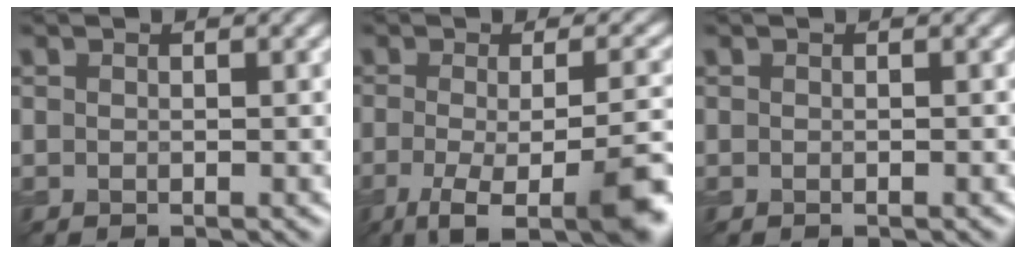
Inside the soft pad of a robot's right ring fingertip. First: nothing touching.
{"total": 9.8, "force": [-4.2, 2.8, 8.4], "torque": [-0.122, -0.013, -0.068]}
{"total": 0.0}